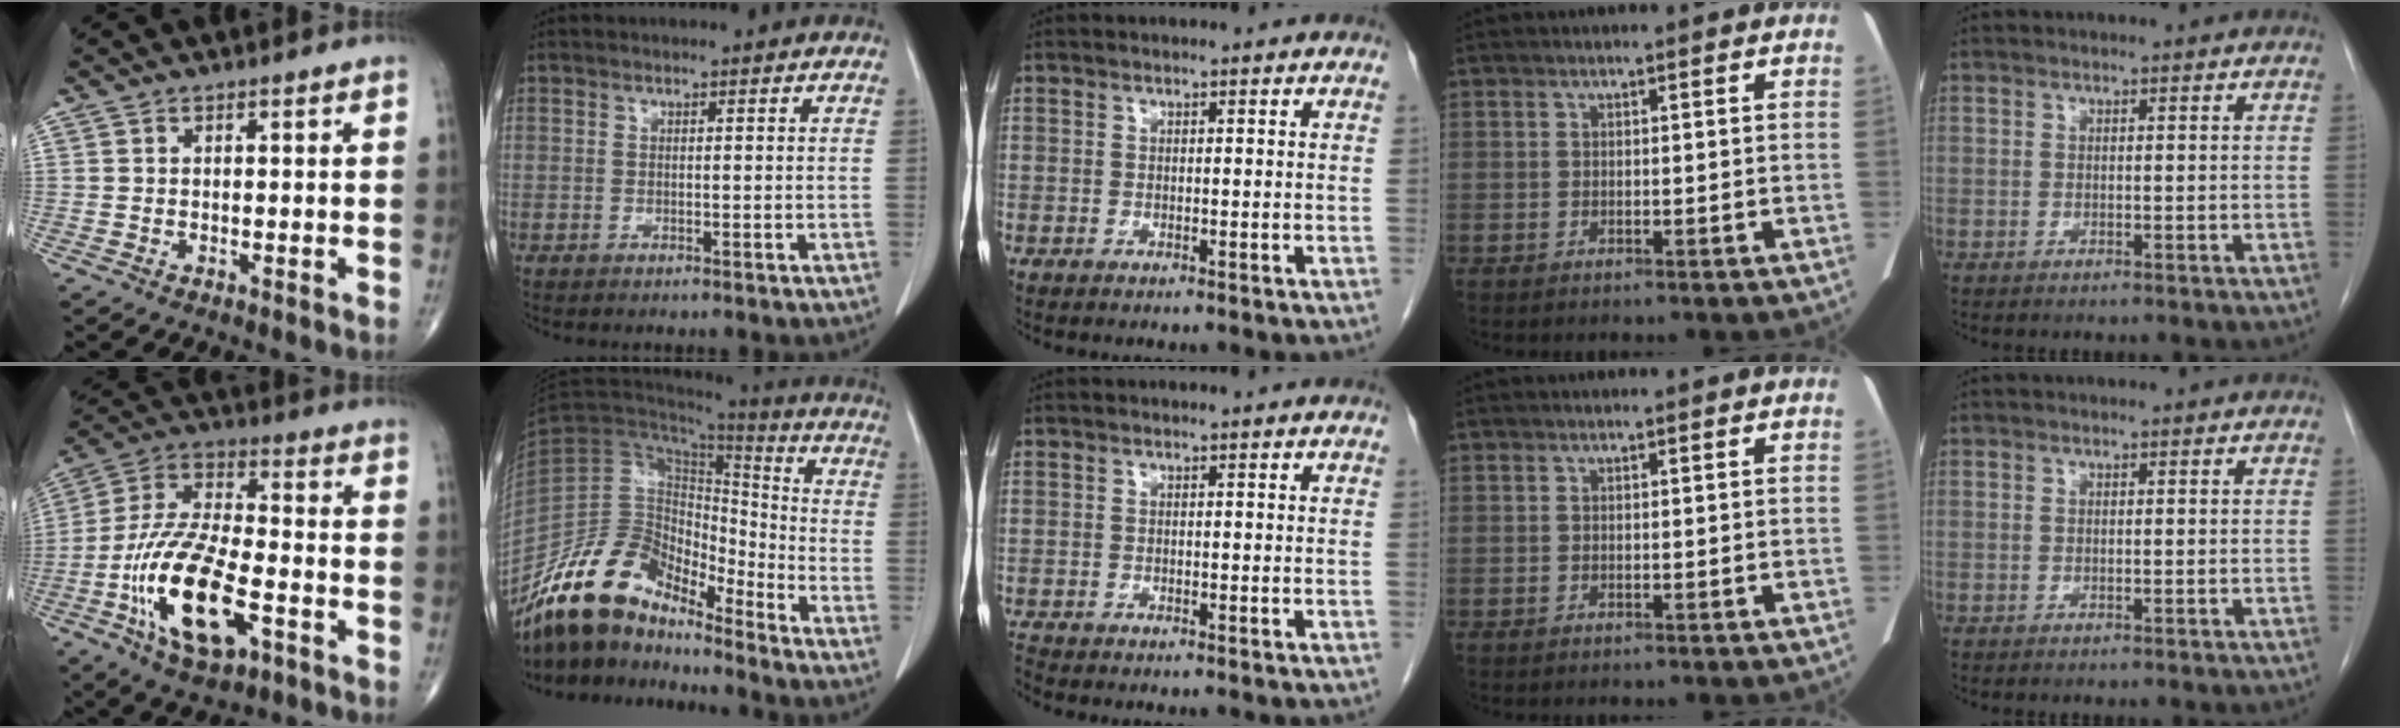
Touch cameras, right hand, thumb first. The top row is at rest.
{"thumb": {"total": 19.8, "force": [-7.2, 8.5, 16.4], "torque": [-0.318, 0.031, -0.126]}, "index": {"total": 16.8, "force": [-13.8, 5.8, 7.7], "torque": [-0.147, 0.032, -0.259]}, "middle": {"total": 1.0, "force": [-1.0, -0.1, 0.1], "torque": [-0.006, -0.005, -0.018]}}